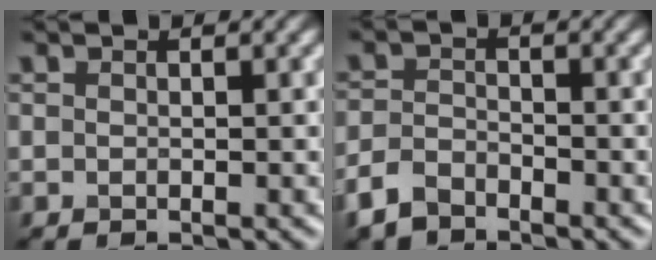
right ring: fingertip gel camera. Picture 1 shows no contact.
{"total": 2.9, "force": [-2.4, 1.3, 1.1], "torque": [-0.023, -0.004, -0.060]}